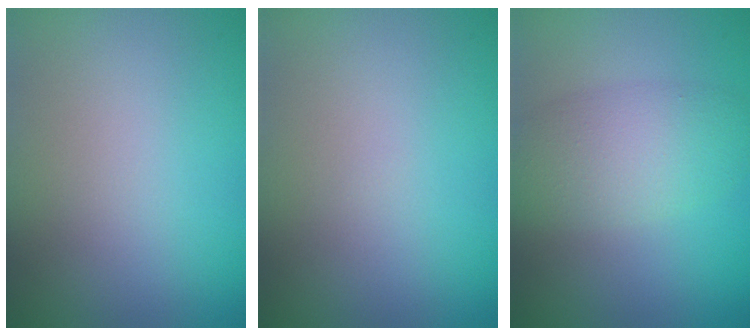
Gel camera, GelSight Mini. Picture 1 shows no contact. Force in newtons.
{"total": 0.0}
{"total": 4.8, "press": 4.8, "slide": 0.2}